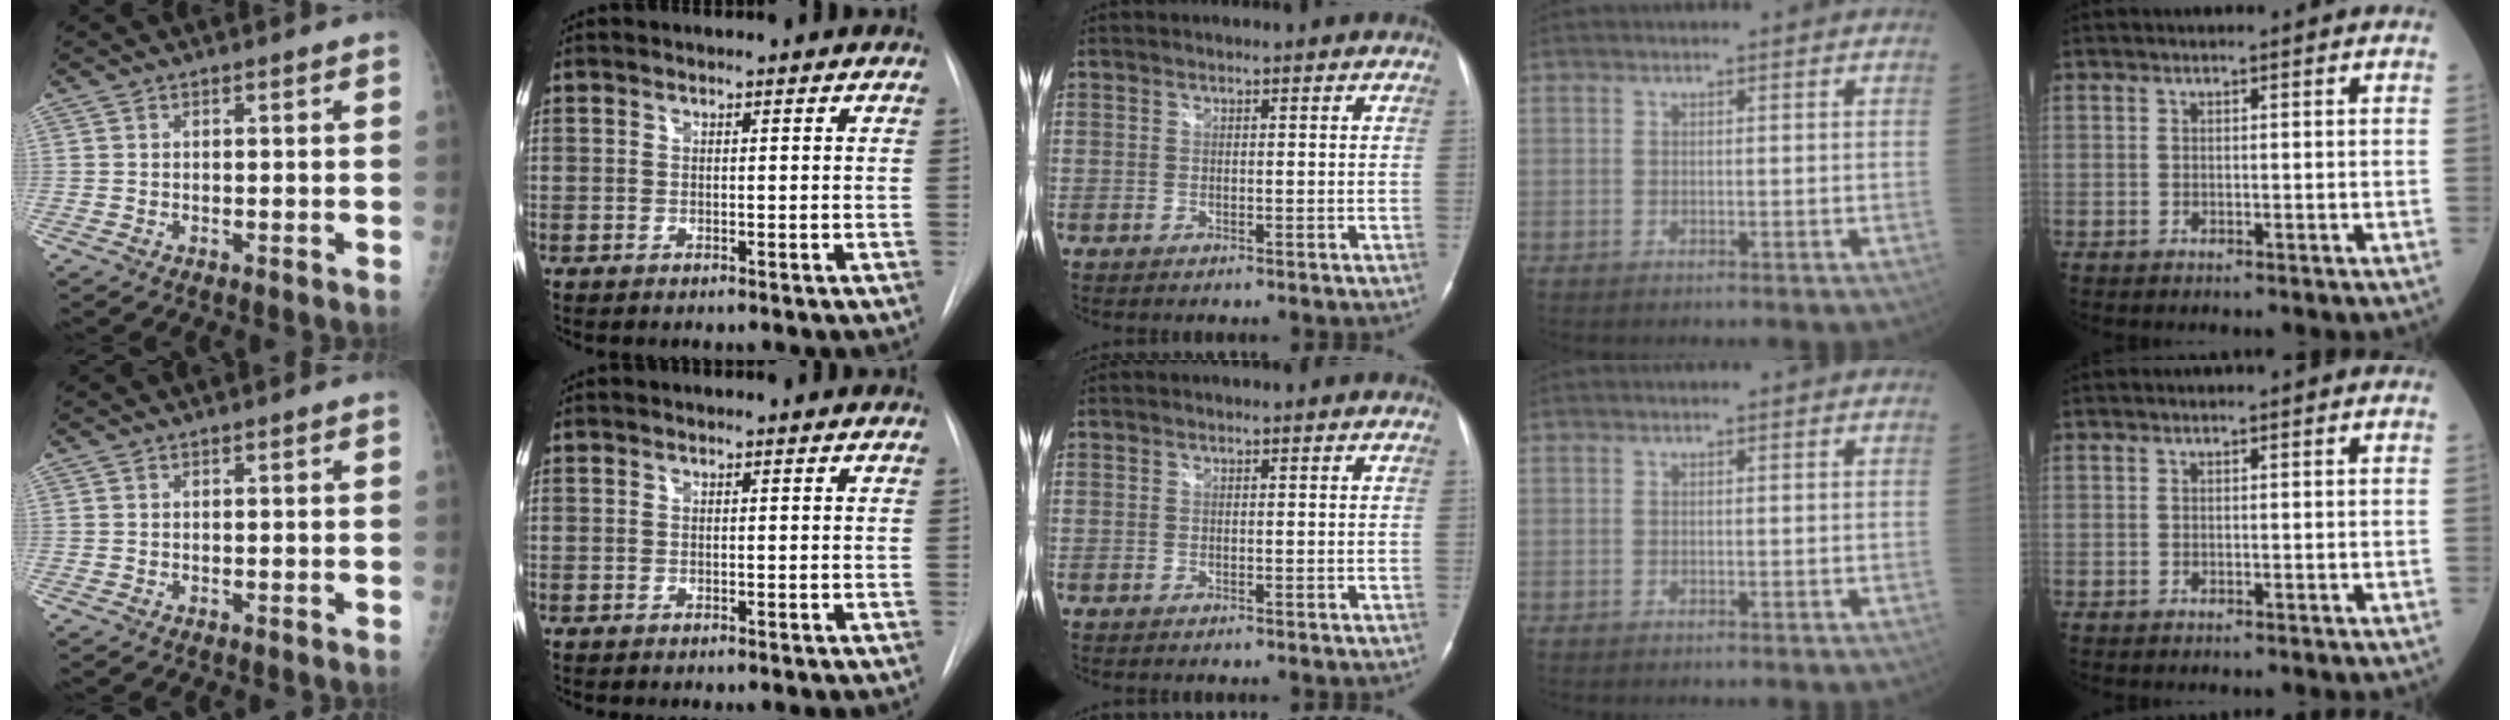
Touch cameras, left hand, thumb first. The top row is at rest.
{}